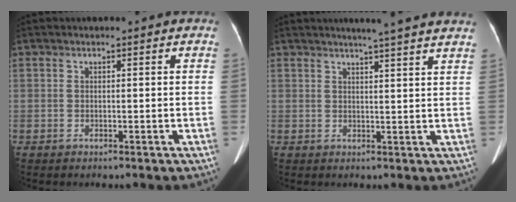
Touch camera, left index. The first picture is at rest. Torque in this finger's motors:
{"motor_torque": [-0.49, -0.62, -0.12, -0.05]}